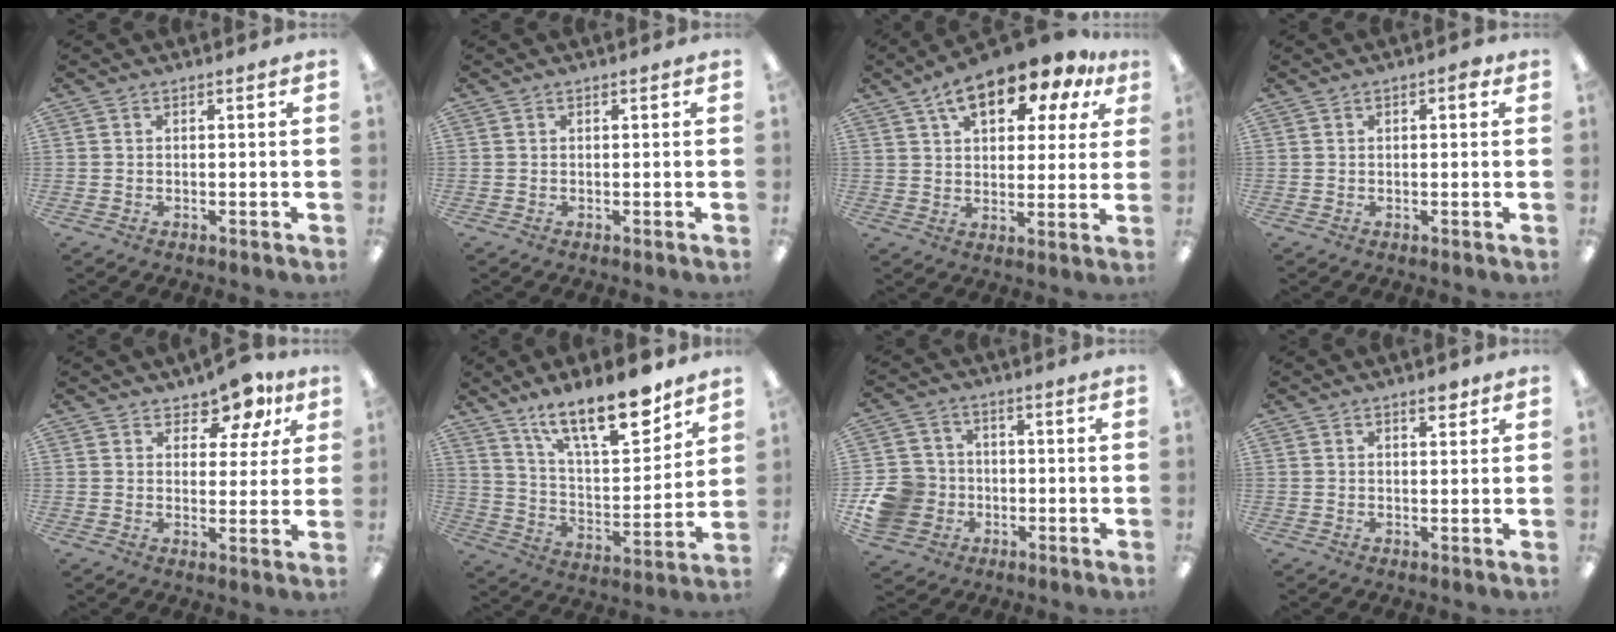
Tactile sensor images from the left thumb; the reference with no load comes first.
{"total": 0.0}
{"total": 14.8, "force": [9.5, 6.4, 9.3], "torque": [-0.143, -0.043, 0.161]}
{"total": 1.9, "force": [0.7, 0.9, 1.5], "torque": [-0.023, 0.003, 0.008]}
{"total": 8.8, "force": [6.8, 4.1, 3.7], "torque": [-0.040, -0.045, 0.120]}
{"total": 18.9, "force": [13.8, 5.9, 11.4], "torque": [-0.186, -0.085, 0.231]}
{"total": 10.7, "force": [-2.7, 9.8, 3.4], "torque": [-0.085, 0.025, -0.043]}
{"total": 2.7, "force": [2.0, 1.1, 1.5], "torque": [-0.008, -0.010, 0.030]}